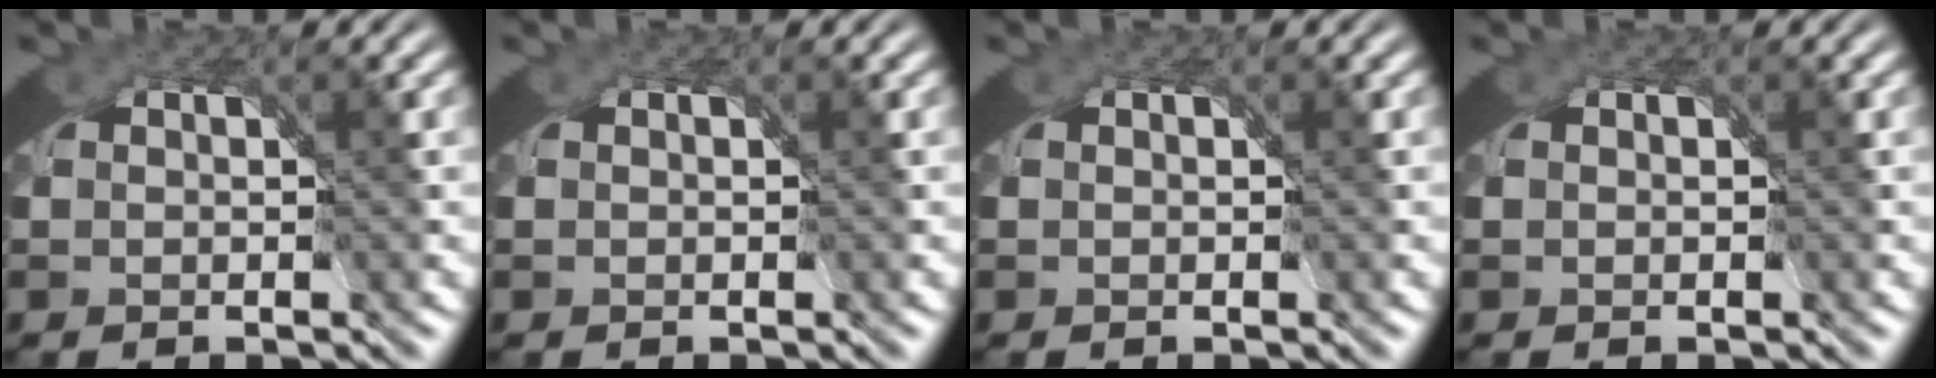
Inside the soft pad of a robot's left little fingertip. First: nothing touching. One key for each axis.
{"total": 0.0}
{"total": 0.0}
{"total": 0.0}